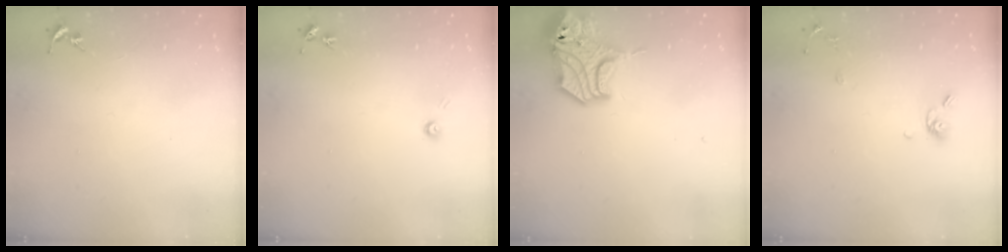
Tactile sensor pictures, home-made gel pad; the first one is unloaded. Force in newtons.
{"total": 3.3, "press": 3.3, "slide": 0.2}
{"total": 14.8, "press": 14.7, "slide": 2.2}
{"total": 7.9, "press": 7.6, "slide": 2.0}